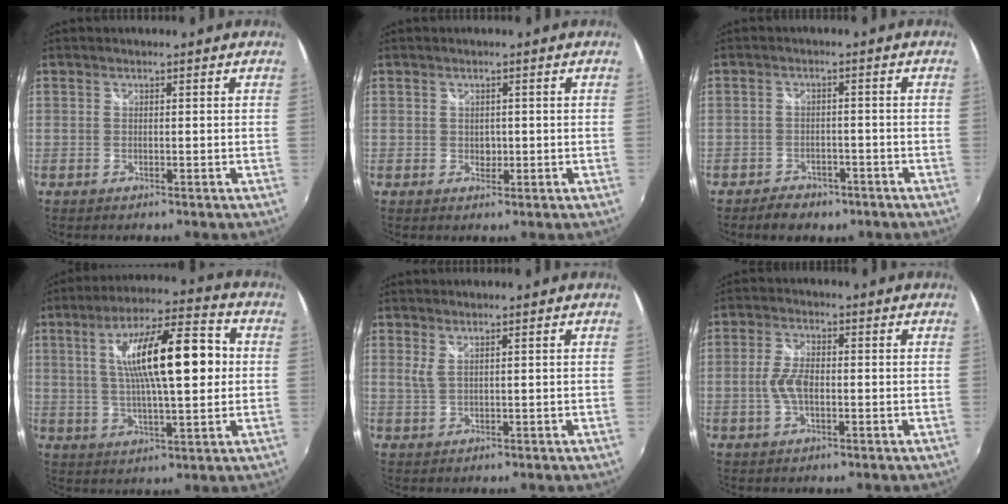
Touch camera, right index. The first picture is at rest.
{"total": 1.4, "force": [0.0, 1.3, 0.5], "torque": [-0.004, -0.001, 0.000]}
{"total": 6.5, "force": [-4.8, 3.7, 2.3], "torque": [-0.063, 0.005, -0.064]}
{"total": 16.4, "force": [2.3, 4.2, 15.7], "torque": [-0.264, 0.022, 0.040]}
{"total": 1.5, "force": [0.7, 0.1, 1.2], "torque": [-0.023, 0.000, 0.014]}
{"total": 4.8, "force": [-0.9, 2.3, 4.1], "torque": [-0.088, 0.003, -0.017]}